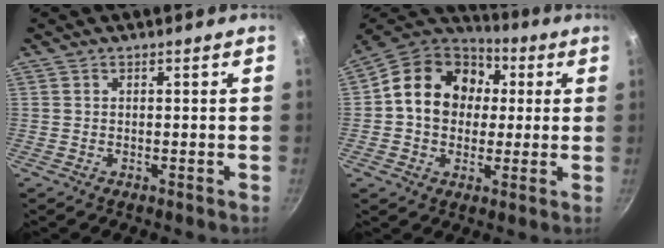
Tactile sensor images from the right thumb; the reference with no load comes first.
{"total": 17.4, "force": [2.5, 14.1, 9.9], "torque": [-0.138, 0.029, 0.026]}